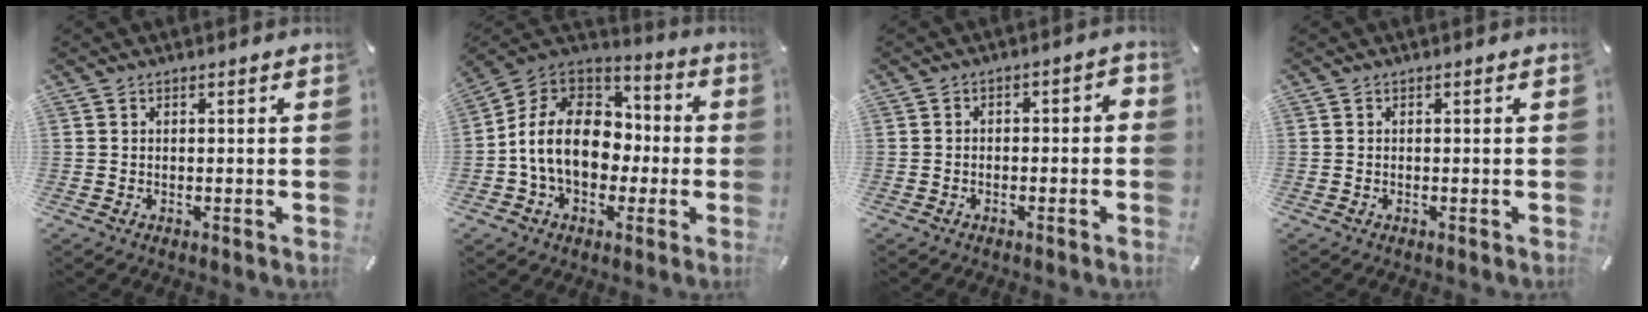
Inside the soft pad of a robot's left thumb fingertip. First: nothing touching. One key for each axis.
{"total": 16.1, "fx": -2.3, "fy": 12.7, "fz": 9.6, "tx": -0.202, "ty": 0.021, "tz": -0.041}
{"total": 2.9, "fx": -2.0, "fy": 1.5, "fz": 1.4, "tx": -0.023, "ty": 0.016, "tz": -0.040}
{"total": 0.0}